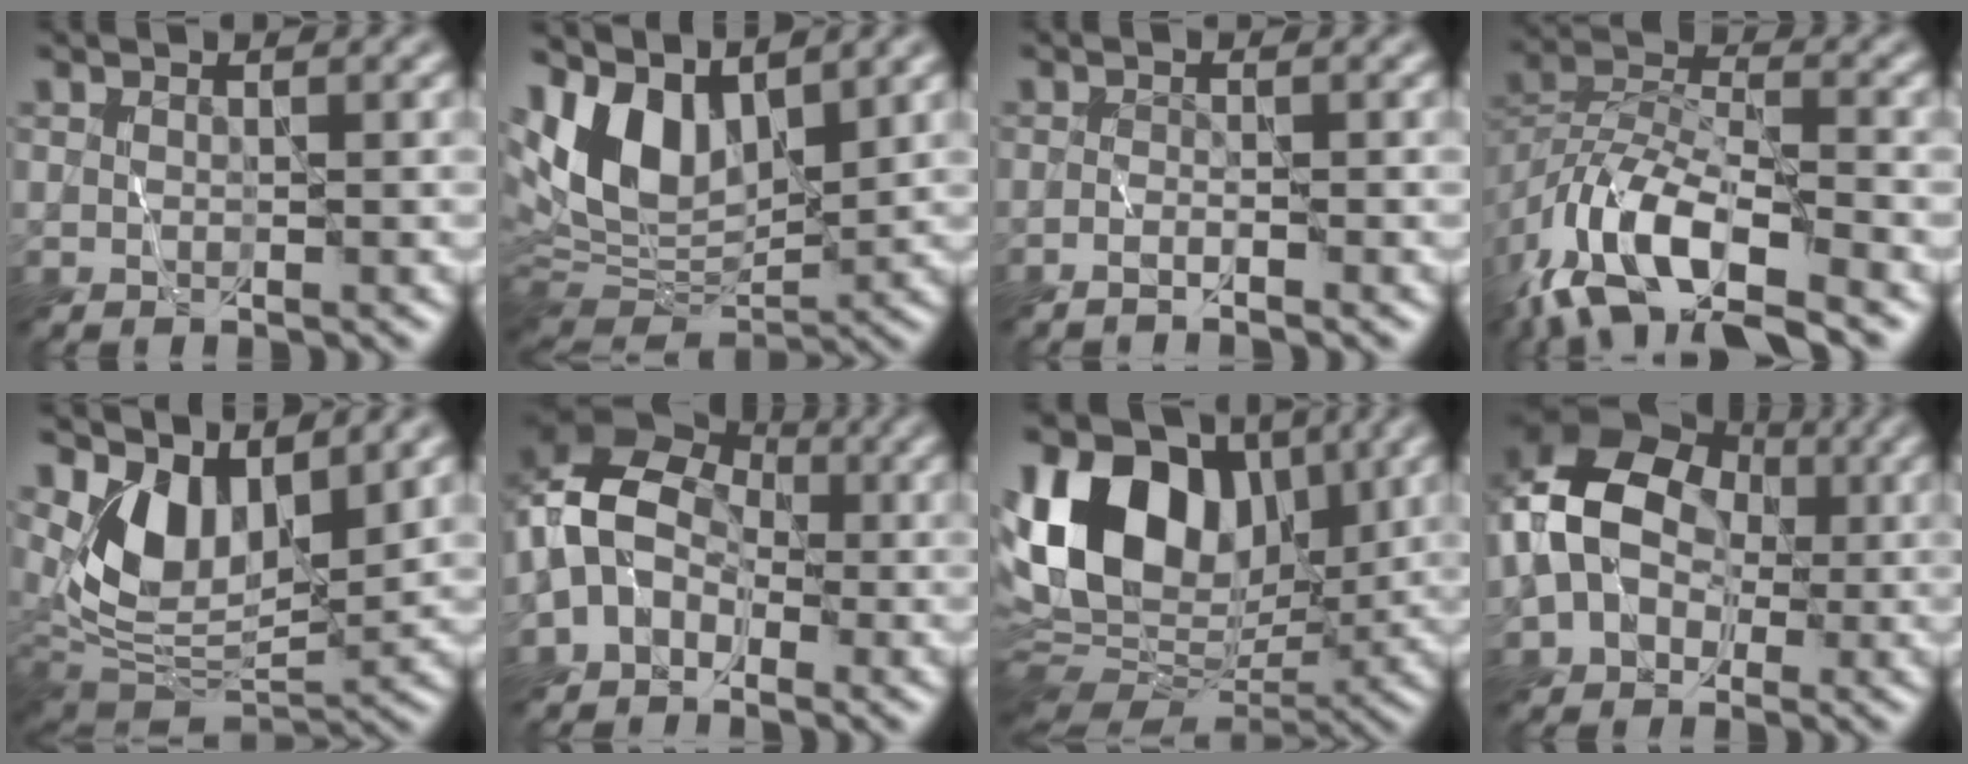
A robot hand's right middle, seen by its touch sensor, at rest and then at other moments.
{"total": 8.5, "force": [4.2, 4.7, 5.7], "torque": [-0.117, -0.005, 0.079]}
{"total": 1.2, "force": [-0.9, 0.1, 0.8], "torque": [-0.015, 0.000, -0.021]}
{"total": 12.0, "force": [-7.3, 5.1, 8.1], "torque": [-0.154, 0.000, -0.145]}
{"total": 6.7, "force": [3.1, 3.8, 4.5], "torque": [-0.088, -0.025, 0.064]}
{"total": 7.7, "force": [-1.2, 6.2, 4.5], "torque": [-0.074, 0.017, -0.043]}
{"total": 15.7, "force": [4.5, 10.4, 10.9], "torque": [-0.193, 0.032, 0.075]}
{"total": 12.1, "force": [1.1, 9.9, 7.0], "torque": [-0.151, 0.027, -0.010]}